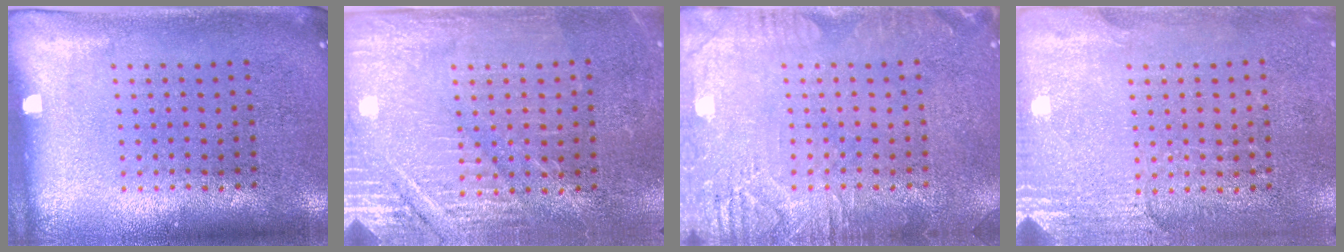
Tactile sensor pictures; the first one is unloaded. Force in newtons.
{"total": 2.9, "press": 2.9, "slide": 0.3}
{"total": 3.1, "press": 3.1, "slide": 0.4}
{"total": 2.8, "press": 2.5, "slide": 1.3}